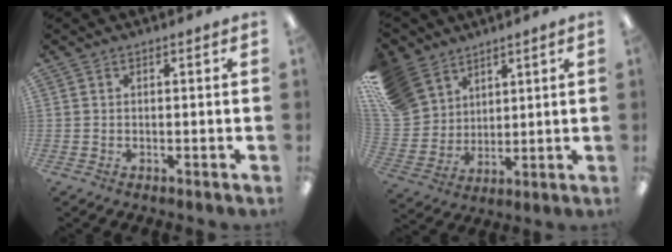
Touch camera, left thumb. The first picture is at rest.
{"total": 14.1, "force": [8.5, 10.4, 4.3], "torque": [-0.116, -0.041, 0.172]}